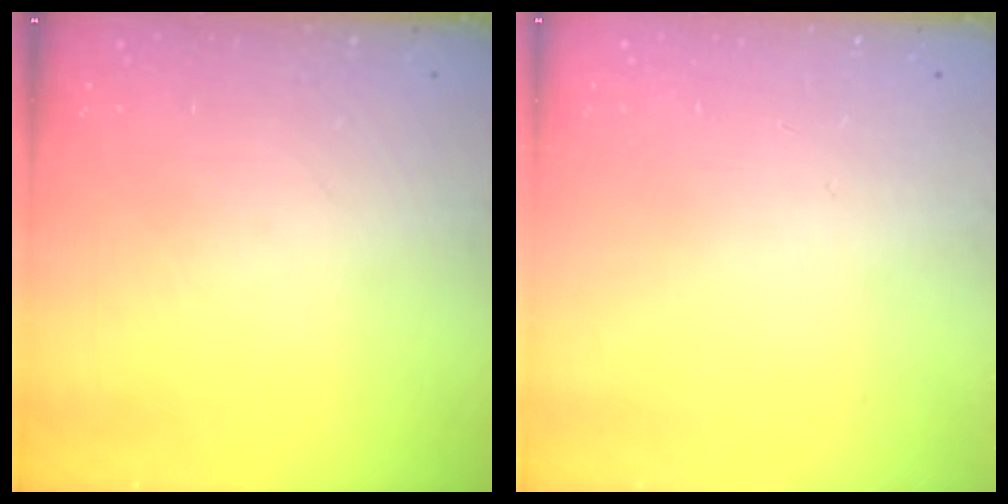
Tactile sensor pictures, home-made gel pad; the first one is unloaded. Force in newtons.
{"total": 0.0}